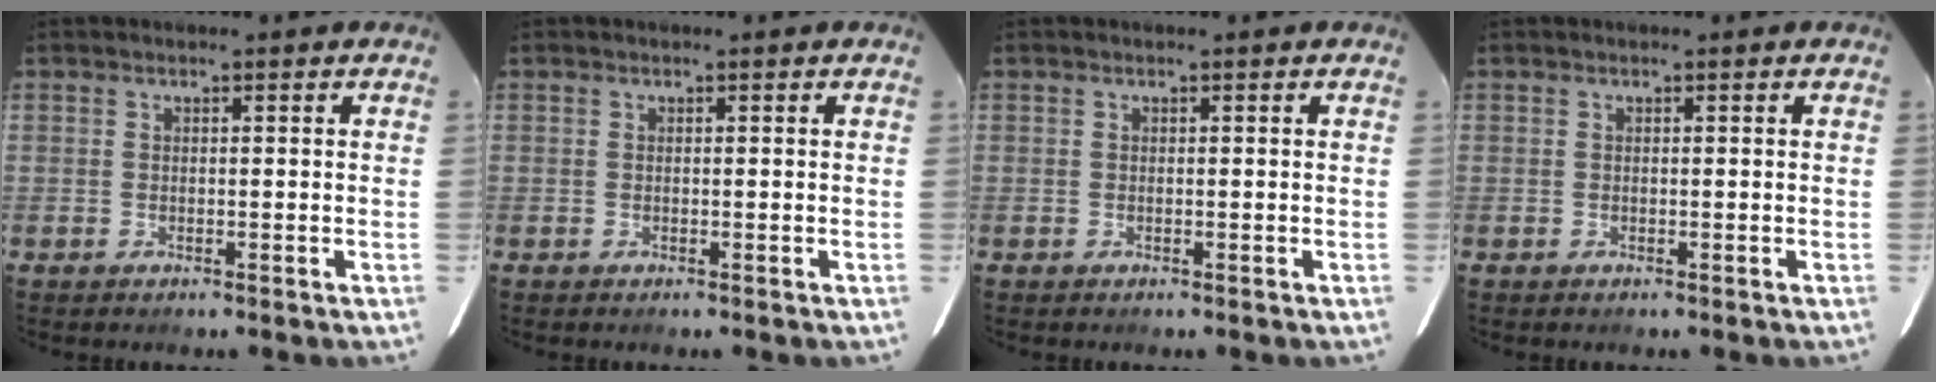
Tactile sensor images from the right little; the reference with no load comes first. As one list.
[{"total": 0.0}, {"total": 0.0}, {"total": 0.0}]